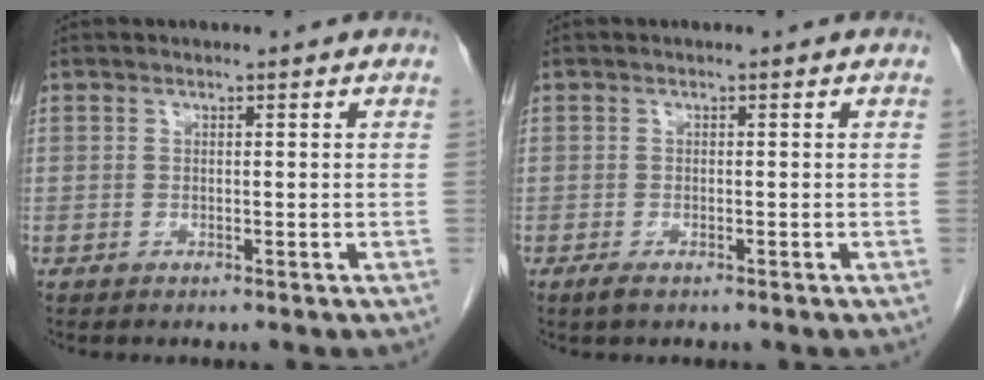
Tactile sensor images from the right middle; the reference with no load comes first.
{"total": 1.3, "force": [-0.8, 0.4, 0.9], "torque": [-0.021, -0.002, -0.013]}